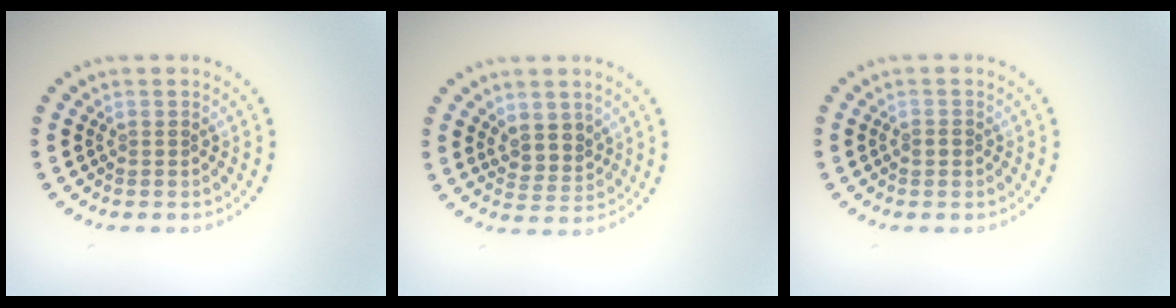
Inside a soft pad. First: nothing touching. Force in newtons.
{"total": 2.8, "press": 2.4, "slide": 1.4}
{"total": 1.1, "press": 1.1, "slide": 0.1}